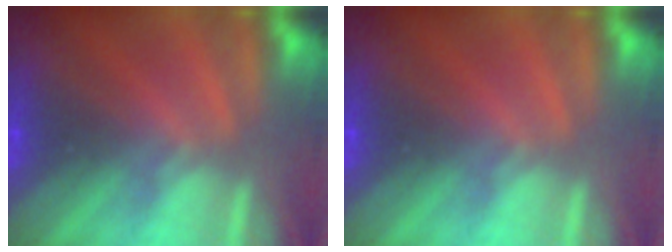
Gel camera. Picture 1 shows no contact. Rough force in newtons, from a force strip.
{"total": 0.0}